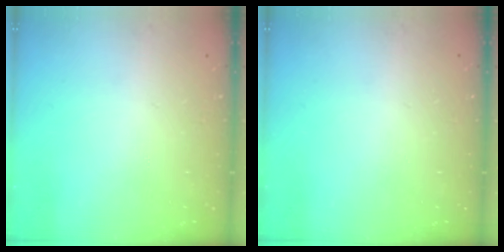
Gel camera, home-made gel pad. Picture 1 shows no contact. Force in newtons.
{"total": 0.0}